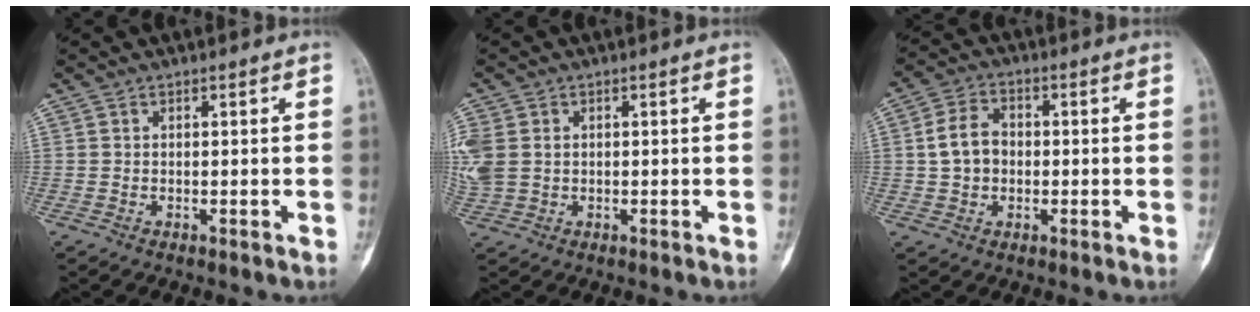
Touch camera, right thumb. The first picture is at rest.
{"total": 7.6, "force": [0.6, 6.0, 4.5], "torque": [-0.133, 0.008, 0.021]}
{"total": 6.7, "force": [0.0, 5.2, 4.2], "torque": [-0.064, 0.017, -0.006]}